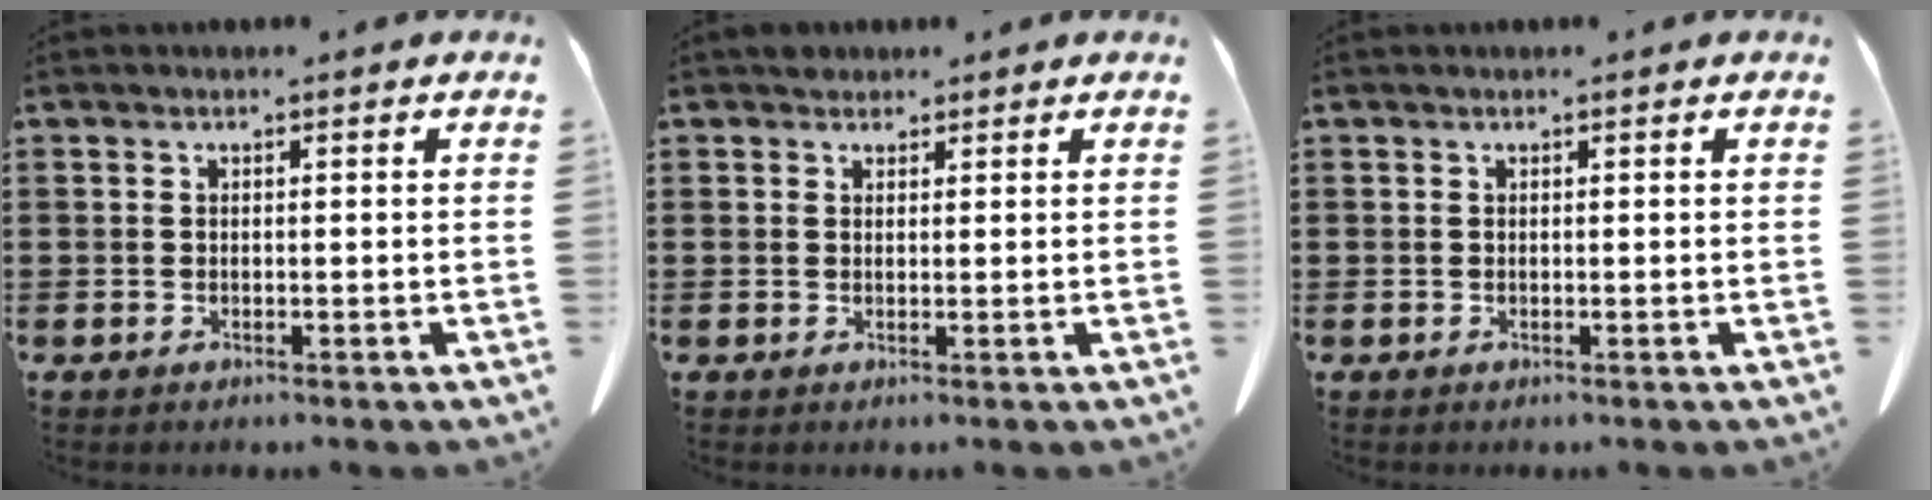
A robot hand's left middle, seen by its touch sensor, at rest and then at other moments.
{"total": 1.5, "force": [1.2, 0.9, 0.1], "torque": [0.002, 0.002, 0.022]}
{"total": 0.0}